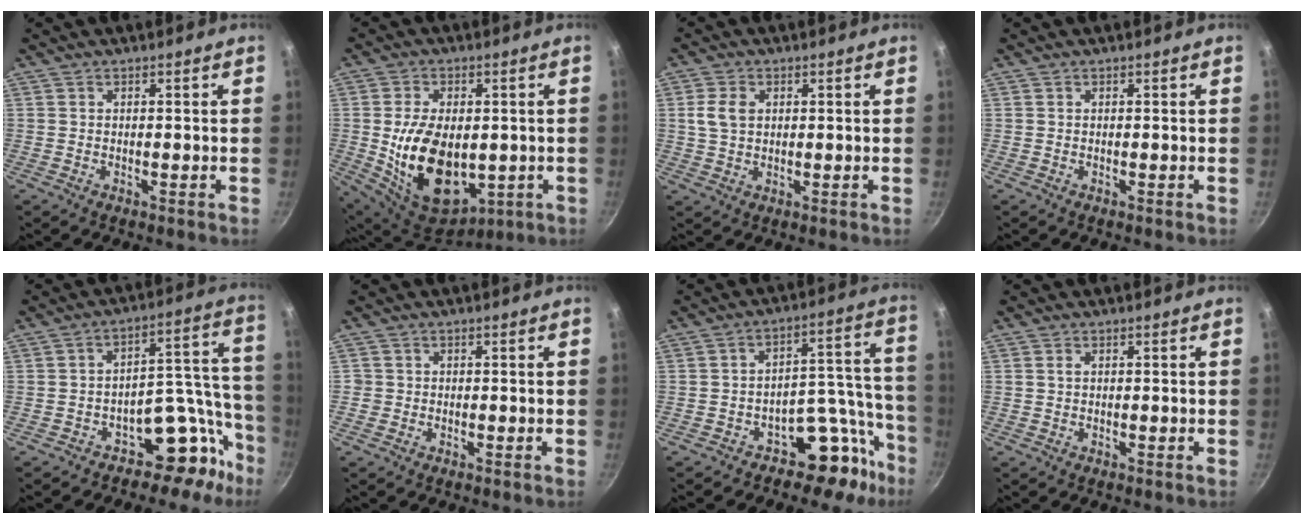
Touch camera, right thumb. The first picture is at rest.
{"total": 17.6, "force": [-1.8, 10.7, 13.8], "torque": [-0.217, -0.014, 0.002]}
{"total": 4.7, "force": [1.0, 3.3, 3.2], "torque": [-0.063, 0.001, 0.021]}
{"total": 0.0}
{"total": 11.4, "force": [-7.9, 5.6, 5.9], "torque": [-0.019, 0.133, -0.119]}
{"total": 1.2, "force": [-0.2, 1.2, 0.0], "torque": [0.007, 0.006, -0.007]}
{"total": 11.7, "force": [-8.2, 5.8, 6.1], "torque": [-0.024, 0.121, -0.121]}
{"total": 0.6, "force": [0.1, 0.4, 0.4], "torque": [-0.010, 0.001, 0.002]}